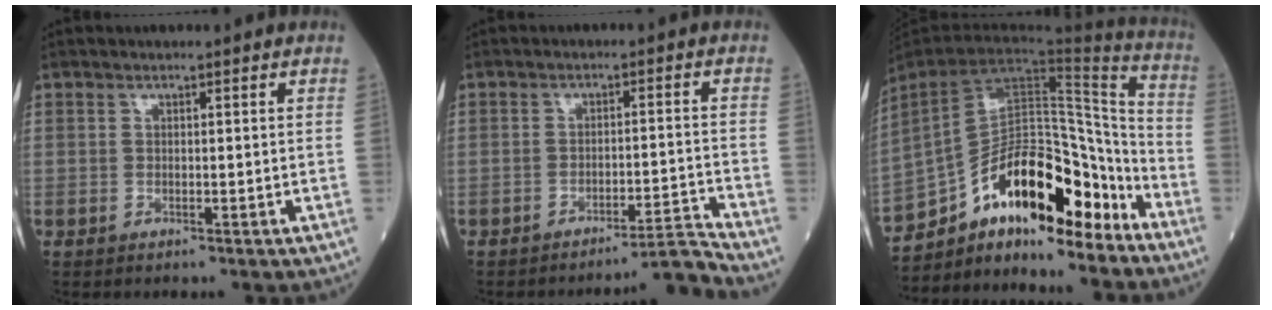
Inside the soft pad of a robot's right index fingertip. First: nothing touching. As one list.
[{"total": 5.3, "force": [-4.6, -2.5, 0.1], "torque": [0.006, 0.007, -0.070]}, {"total": 21.8, "force": [-15.8, 6.7, 13.5], "torque": [-0.231, 0.025, -0.258]}]